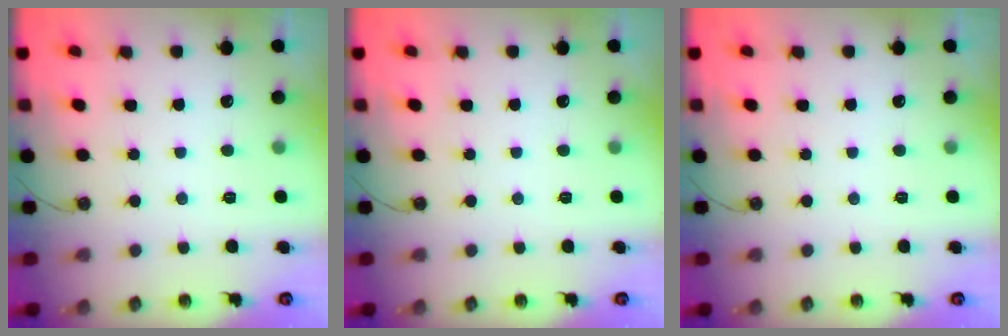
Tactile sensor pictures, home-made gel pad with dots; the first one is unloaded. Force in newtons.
{"total": 0.0}
{"total": 0.0}